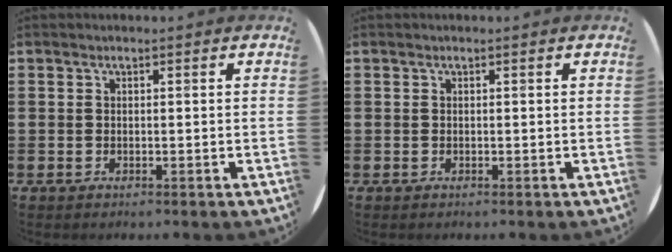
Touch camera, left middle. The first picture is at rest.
{"total": 0.0}